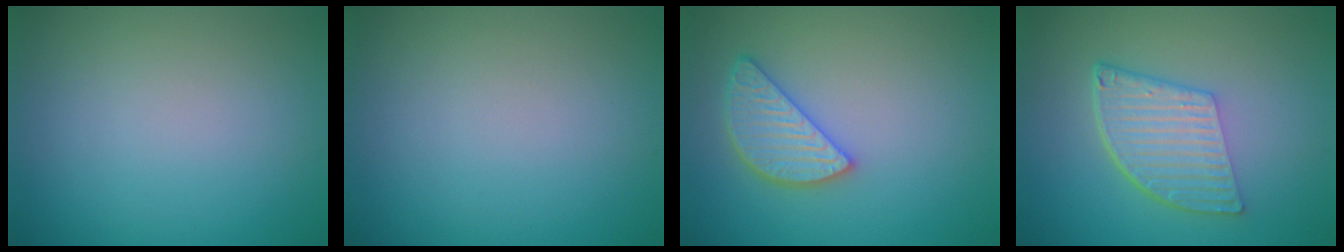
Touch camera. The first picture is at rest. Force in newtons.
{"total": 0.0}
{"total": 3.9, "press": 3.7, "slide": 1.4}
{"total": 6.1, "press": 4.2, "slide": 4.4}